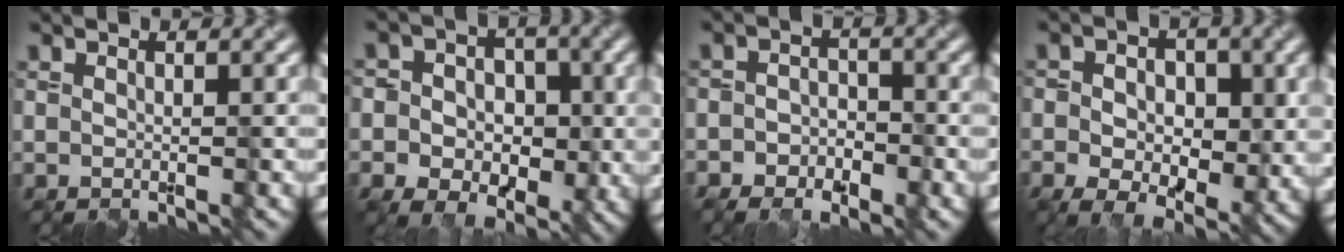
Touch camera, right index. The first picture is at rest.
{"total": 6.9, "force": [-1.9, 5.5, 3.7], "torque": [-0.029, 0.009, -0.037]}
{"total": 3.2, "force": [-2.4, 1.7, 1.0], "torque": [-0.016, 0.003, -0.038]}
{"total": 6.7, "force": [-1.3, 4.4, 4.9], "torque": [-0.074, -0.010, -0.011]}